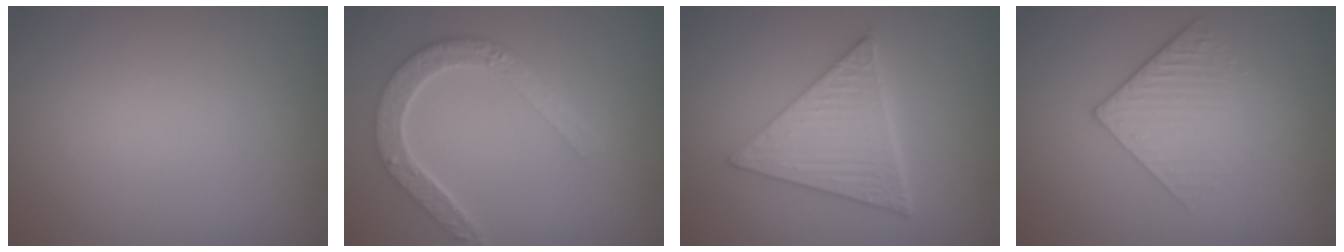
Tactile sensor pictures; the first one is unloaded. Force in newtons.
{"total": 4.6, "press": 3.8, "slide": 2.7}
{"total": 6.1, "press": 4.5, "slide": 4.1}
{"total": 3.0, "press": 2.6, "slide": 1.4}